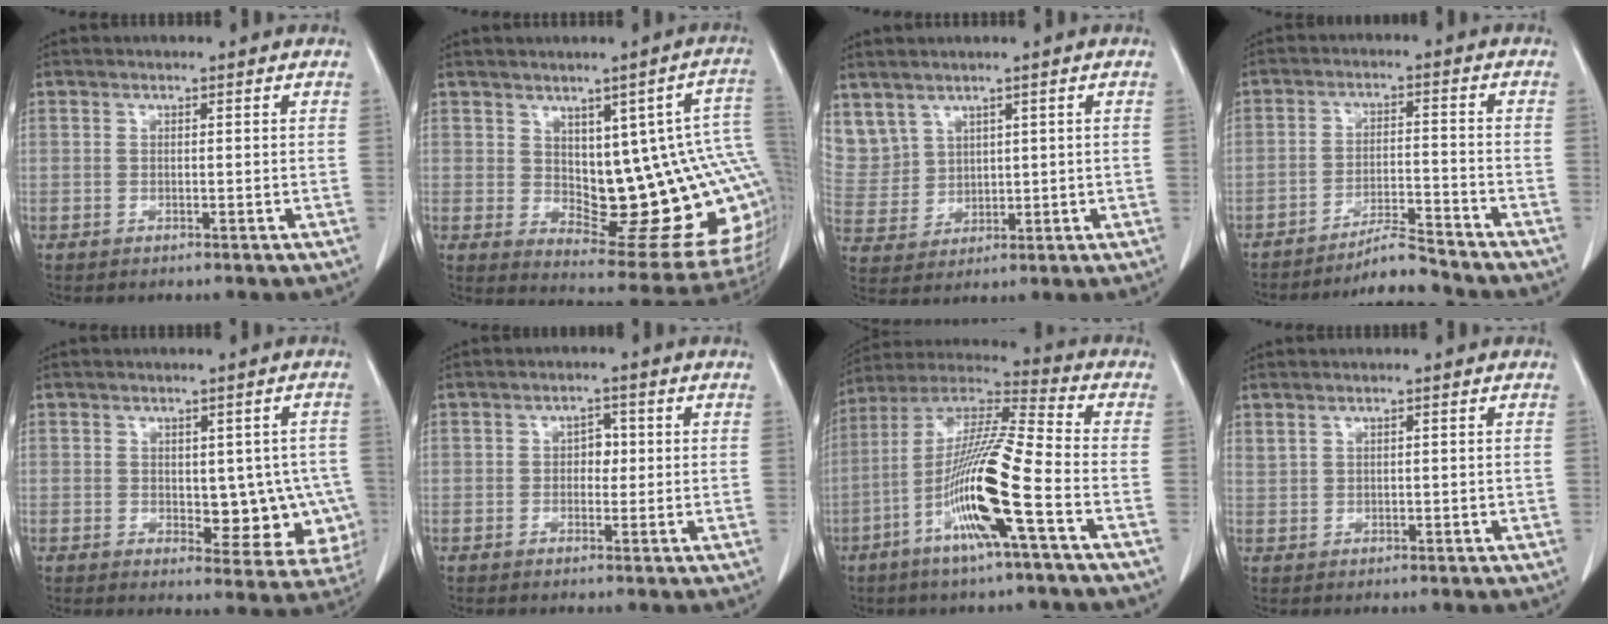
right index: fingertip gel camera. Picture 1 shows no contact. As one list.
[{"total": 18.0, "force": [1.8, 5.8, 16.9], "torque": [-0.163, 0.004, 0.038]}, {"total": 10.1, "force": [5.5, 8.2, 2.2], "torque": [-0.085, 0.030, 0.145]}, {"total": 6.5, "force": [-6.2, -0.9, 1.6], "torque": [-0.026, -0.009, -0.109]}, {"total": 9.5, "force": [-0.9, 5.1, 8.0], "torque": [-0.070, 0.006, 0.002]}, {"total": 2.3, "force": [0.1, 1.6, 1.6], "torque": [-0.018, 0.004, 0.000]}, {"total": 16.1, "force": [-5.8, 0.0, 15.0], "torque": [-0.301, -0.006, -0.117]}, {"total": 1.1, "force": [0.9, 0.5, 0.5], "torque": [-0.012, 0.007, 0.024]}]